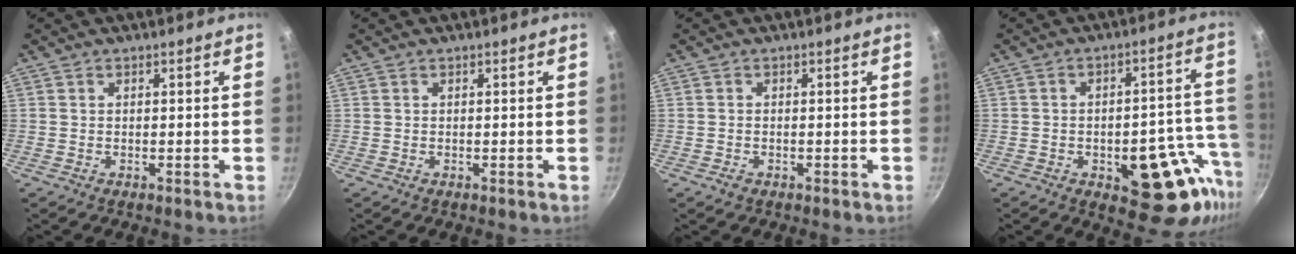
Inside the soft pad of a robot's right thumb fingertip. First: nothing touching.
{"total": 0.0}
{"total": 1.2, "force": [-0.7, 0.8, 0.6], "torque": [-0.011, 0.002, -0.010]}
{"total": 20.3, "force": [-8.8, 9.5, 15.6], "torque": [-0.128, 0.047, -0.116]}